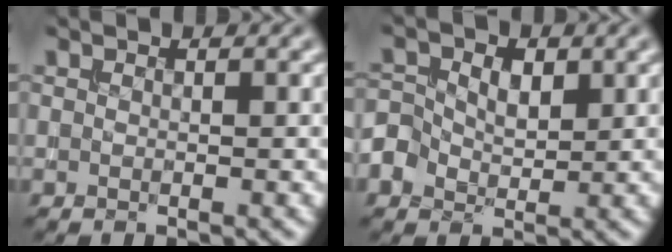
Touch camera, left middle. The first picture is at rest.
{"total": 4.0, "force": [0.2, 3.1, 2.5], "torque": [-0.050, 0.008, 0.003]}